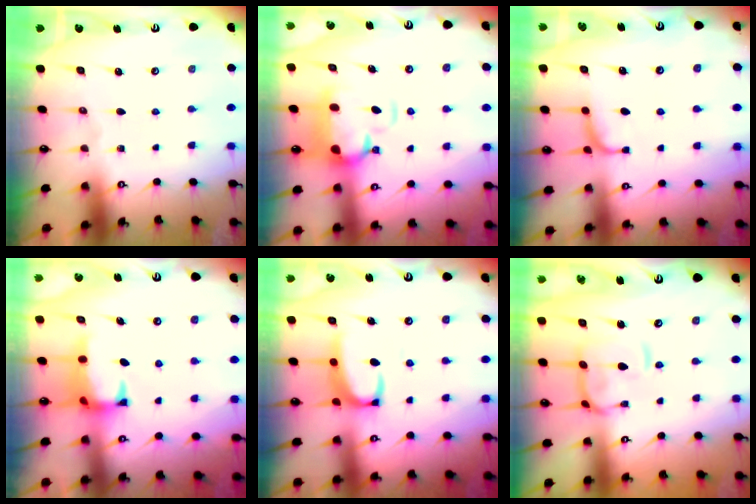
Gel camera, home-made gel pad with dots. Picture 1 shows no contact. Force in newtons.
{"total": 2.7, "press": 1.9, "slide": 1.9}
{"total": 1.9, "press": 1.8, "slide": 0.6}
{"total": 0.8, "press": 0.2, "slide": 0.8}
{"total": 3.3, "press": 3.2, "slide": 0.7}
{"total": 4.5, "press": 4.3, "slide": 1.0}